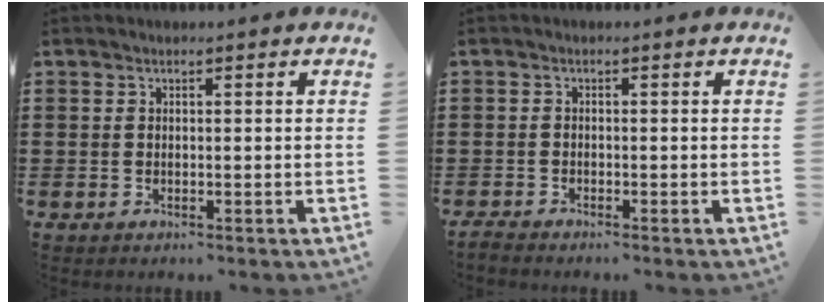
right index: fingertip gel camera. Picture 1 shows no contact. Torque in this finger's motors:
{"motor_torque": [-1.82, 0.32, -1.05, -0.21]}